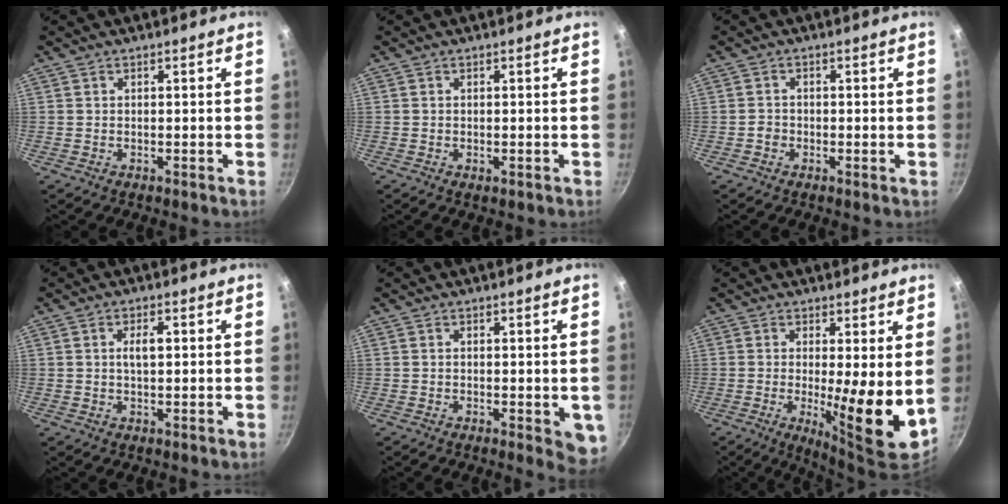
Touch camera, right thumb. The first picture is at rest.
{"total": 0.7, "force": [-0.1, 0.4, 0.6], "torque": [-0.007, -0.001, -0.002]}
{"total": 1.4, "force": [-0.6, 1.2, 0.5], "torque": [-0.001, 0.005, -0.013]}
{"total": 3.2, "force": [0.4, 1.5, 2.8], "torque": [-0.041, 0.009, 0.007]}
{"total": 5.2, "force": [-1.0, 2.2, 4.6], "torque": [-0.042, -0.003, -0.012]}
{"total": 10.5, "force": [0.0, 1.8, 10.4], "torque": [-0.160, -0.027, 0.000]}